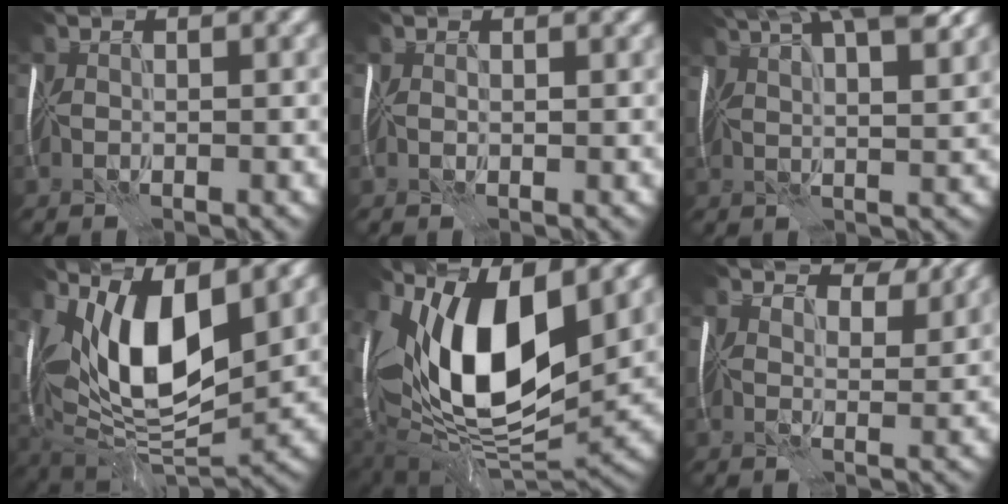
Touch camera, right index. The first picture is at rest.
{"total": 1.1, "force": [0.6, 0.7, 0.7], "torque": [-0.010, 0.000, 0.000]}
{"total": 12.9, "force": [7.8, 4.3, 9.3], "torque": [-0.130, 0.039, 0.086]}
{"total": 11.9, "force": [3.3, 5.4, 10.1], "torque": [-0.161, -0.003, 0.053]}
{"total": 14.5, "force": [3.7, 7.1, 12.0], "torque": [-0.205, -0.004, 0.057]}
{"total": 6.4, "force": [5.1, 2.5, 3.0], "torque": [-0.042, -0.001, 0.062]}